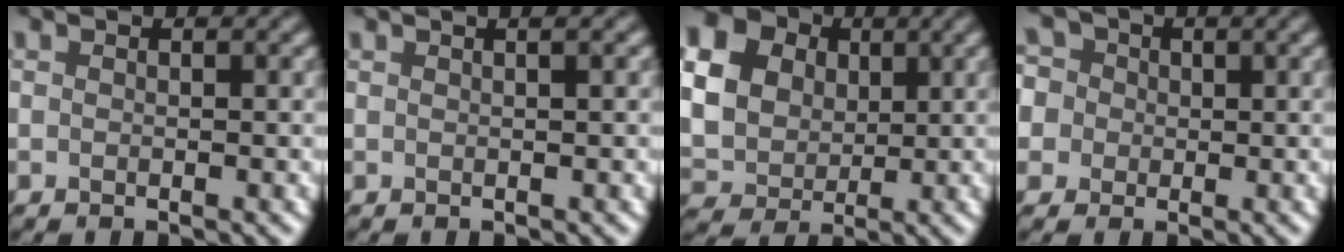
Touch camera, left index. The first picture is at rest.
{"total": 2.0, "force": [1.1, 0.6, 1.5], "torque": [-0.015, 0.004, 0.004]}
{"total": 15.0, "force": [3.9, 13.0, 6.5], "torque": [-0.188, 0.018, 0.059]}
{"total": 8.4, "force": [2.7, 6.8, 4.1], "torque": [-0.067, 0.041, 0.000]}